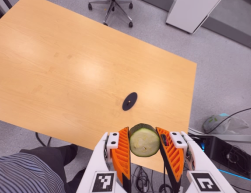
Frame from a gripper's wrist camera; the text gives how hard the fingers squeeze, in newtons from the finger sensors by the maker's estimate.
{"total": 11.3, "left": 12.6, "right": 9.9}